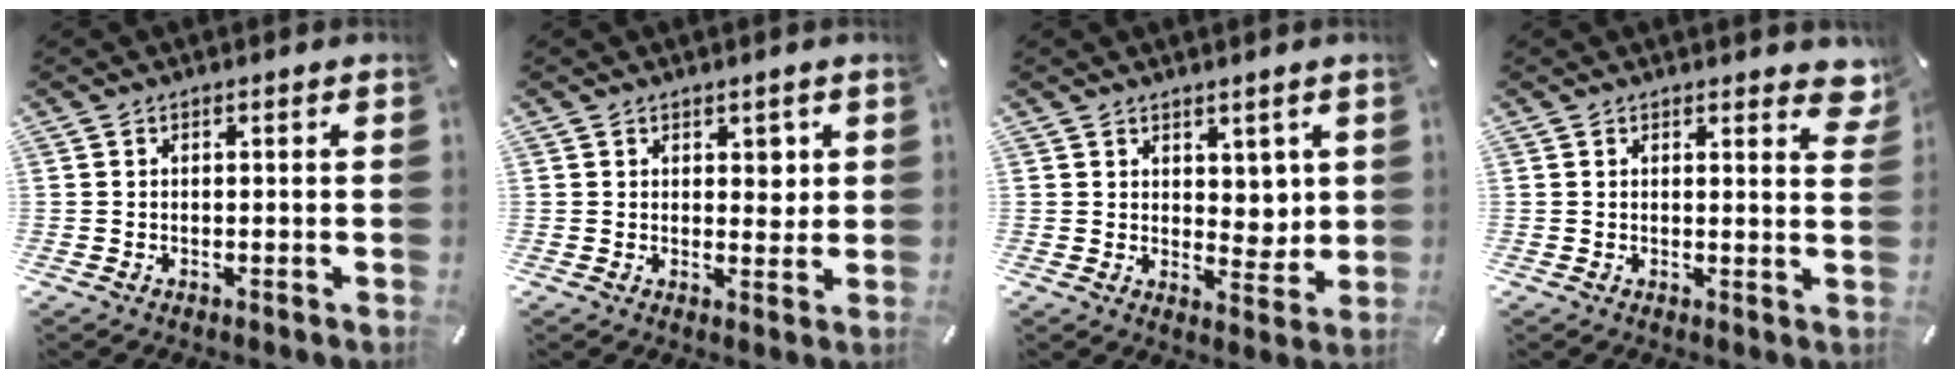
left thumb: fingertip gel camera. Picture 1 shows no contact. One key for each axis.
{"total": 3.5, "fx": 1.4, "fy": 2.5, "fz": 2.0, "tx": -0.001, "ty": -0.011, "tz": 0.016}
{"total": 5.6, "fx": 2.7, "fy": 4.2, "fz": 2.5, "tx": -0.019, "ty": -0.019, "tz": 0.047}
{"total": 3.6, "fx": 2.6, "fy": 1.5, "fz": 1.9, "tx": -0.006, "ty": -0.019, "tz": 0.038}